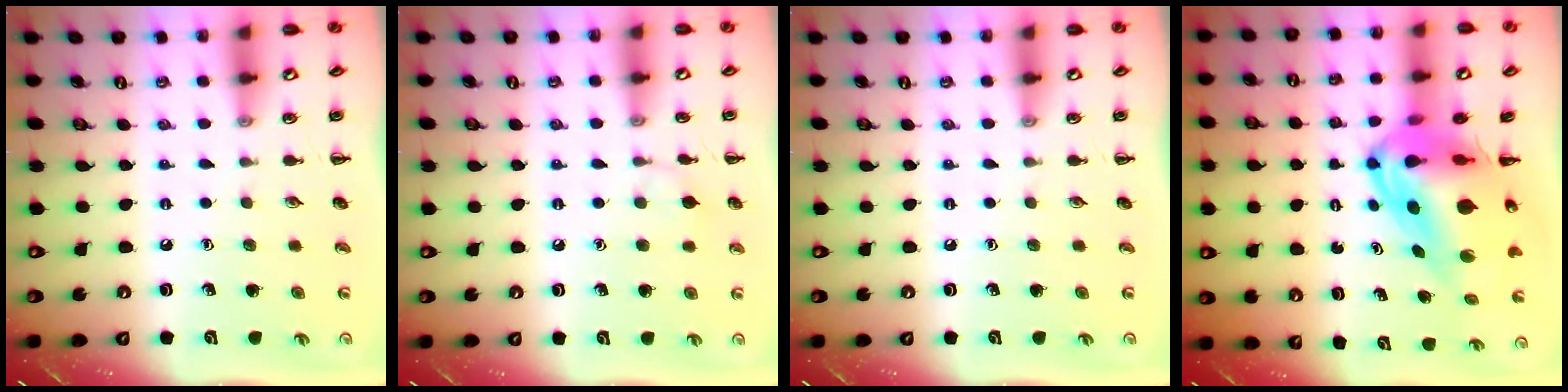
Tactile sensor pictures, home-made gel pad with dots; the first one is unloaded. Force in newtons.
{"total": 6.0, "press": 5.7, "slide": 1.9}
{"total": 0.0}
{"total": 12.7, "press": 12.0, "slide": 4.1}